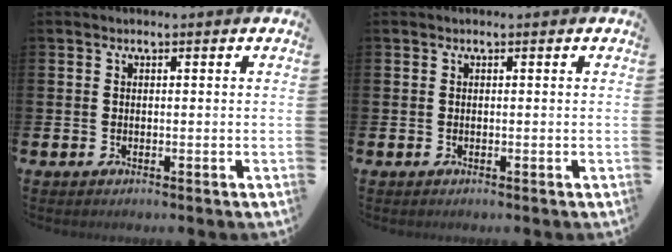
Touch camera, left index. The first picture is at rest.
{"total": 0.0}